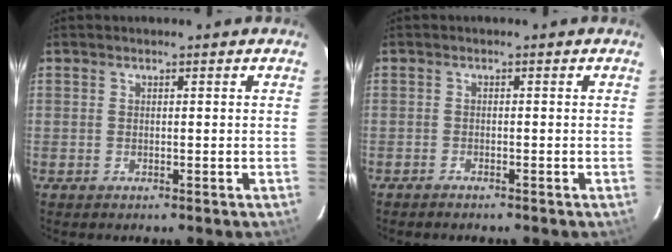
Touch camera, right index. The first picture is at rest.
{"total": 1.2, "force": [-1.2, -0.1, 0.2], "torque": [-0.016, 0.000, -0.023]}